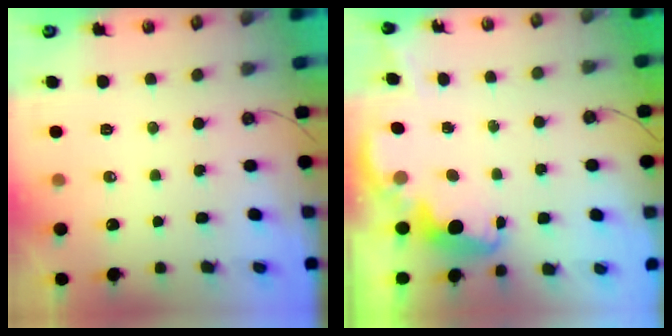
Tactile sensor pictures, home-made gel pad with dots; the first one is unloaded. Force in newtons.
{"total": 2.8, "press": 2.6, "slide": 0.8}